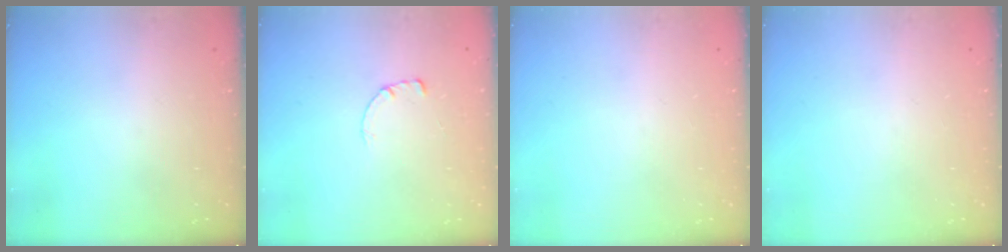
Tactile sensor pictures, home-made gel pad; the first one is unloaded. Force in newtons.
{"total": 0.7, "press": 0.7, "slide": 0.2}
{"total": 0.0}
{"total": 0.0}